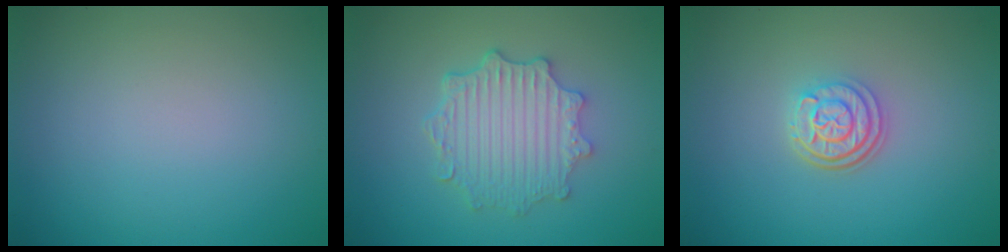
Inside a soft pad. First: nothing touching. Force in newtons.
{"total": 4.6, "press": 3.8, "slide": 2.6}
{"total": 3.0, "press": 2.5, "slide": 1.7}